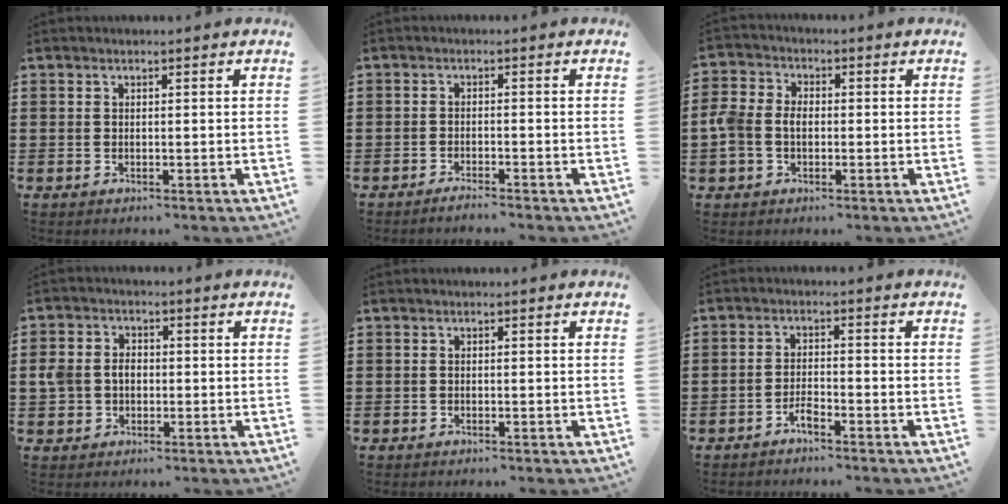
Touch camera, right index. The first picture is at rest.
{"total": 1.5, "force": [-1.5, -0.2, 0.4], "torque": [-0.007, 0.001, -0.028]}
{"total": 4.4, "force": [-0.7, 3.4, 2.7], "torque": [-0.086, -0.001, -0.025]}
{"total": 4.0, "force": [-0.2, 3.4, 2.1], "torque": [-0.057, 0.009, -0.011]}
{"total": 0.0}
{"total": 2.3, "force": [-1.9, 0.5, 1.2], "torque": [-0.026, 0.005, -0.038]}